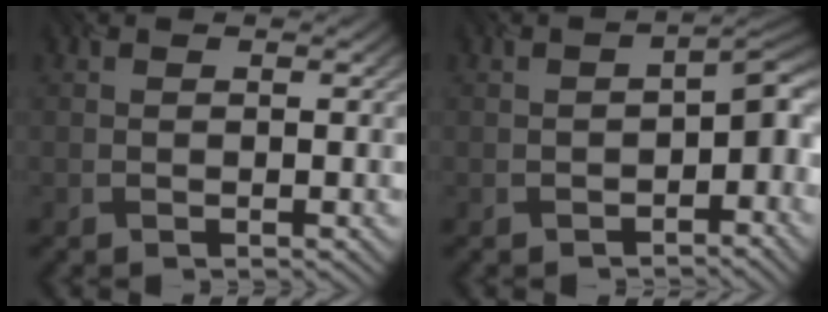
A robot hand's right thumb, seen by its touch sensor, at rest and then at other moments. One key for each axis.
{"total": 4.5, "fx": -2.2, "fy": 2.1, "fz": 3.3, "tx": -0.039, "ty": -0.007, "tz": -0.033}